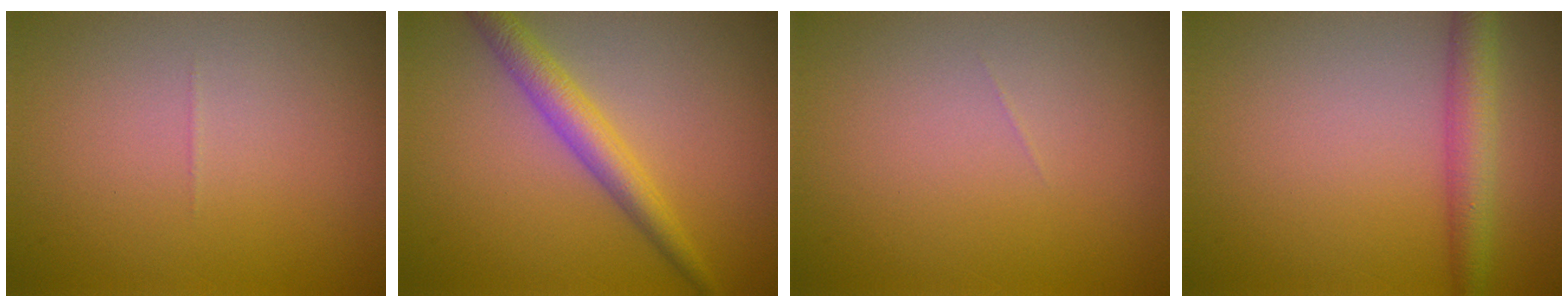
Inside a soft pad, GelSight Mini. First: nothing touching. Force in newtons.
{"total": 3.3, "press": 3.3, "slide": 0.0}
{"total": 0.0}
{"total": 3.3, "press": 3.3, "slide": 0.2}